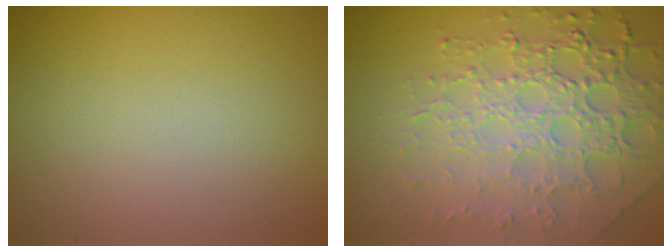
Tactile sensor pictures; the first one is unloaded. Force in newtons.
{"total": 8.0, "press": 5.6, "slide": 5.8}